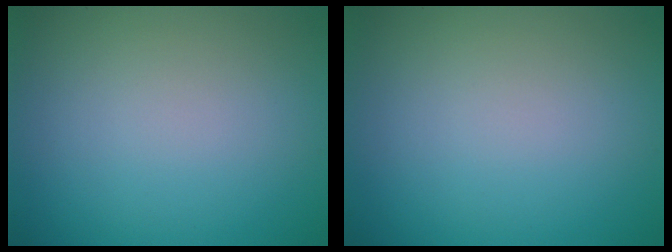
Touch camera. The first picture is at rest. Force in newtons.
{"total": 0.0}